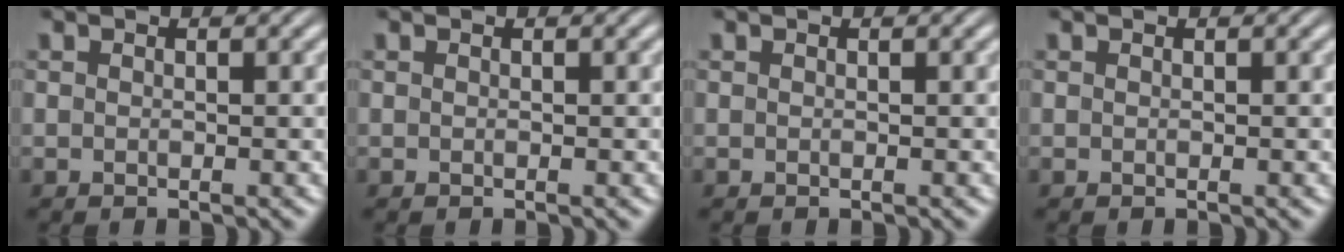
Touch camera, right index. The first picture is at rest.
{"total": 0.0}
{"total": 0.0}
{"total": 0.0}